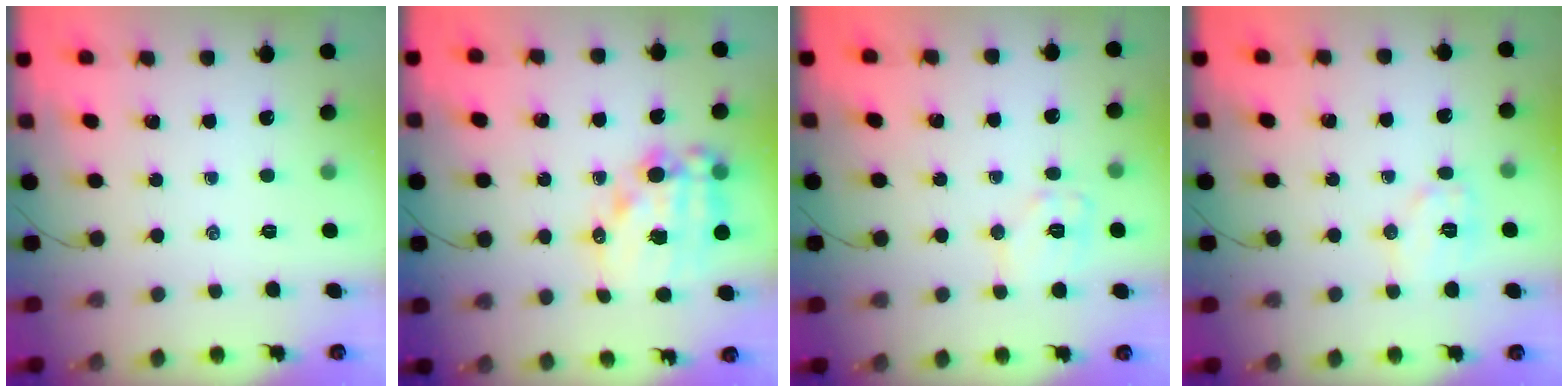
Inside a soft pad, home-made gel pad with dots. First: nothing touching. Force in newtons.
{"total": 14.6, "press": 14.3, "slide": 3.0}
{"total": 8.7, "press": 8.6, "slide": 0.5}
{"total": 7.5, "press": 7.5, "slide": 0.6}